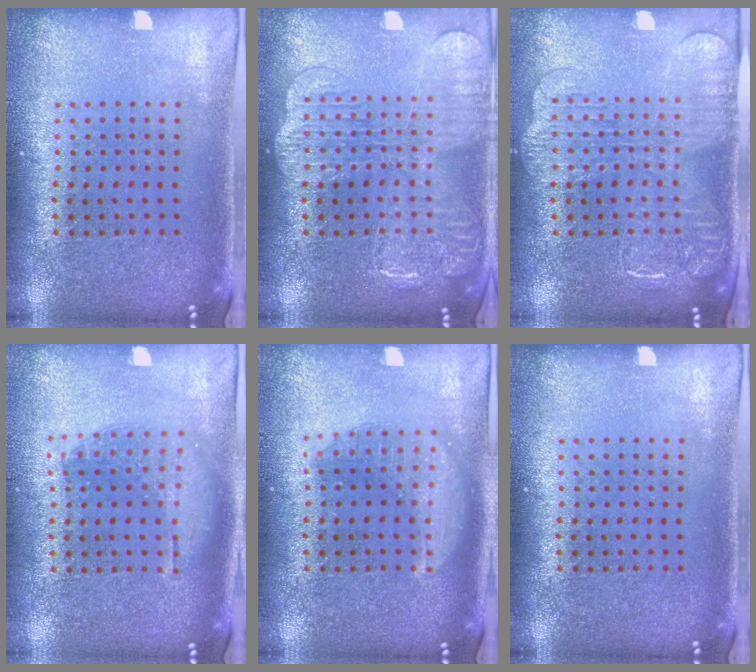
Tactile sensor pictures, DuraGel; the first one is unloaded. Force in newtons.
{"total": 2.4, "press": 2.3, "slide": 0.5}
{"total": 2.2, "press": 2.0, "slide": 0.9}
{"total": 1.0, "press": 0.9, "slide": 0.4}
{"total": 2.9, "press": 2.9, "slide": 0.3}
{"total": 0.0}